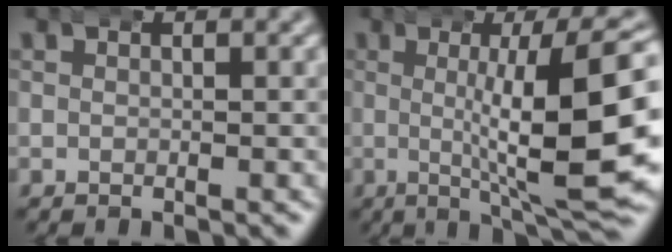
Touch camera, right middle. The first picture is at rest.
{"total": 12.8, "force": [0.4, 3.1, 12.4], "torque": [-0.154, 0.013, 0.005]}